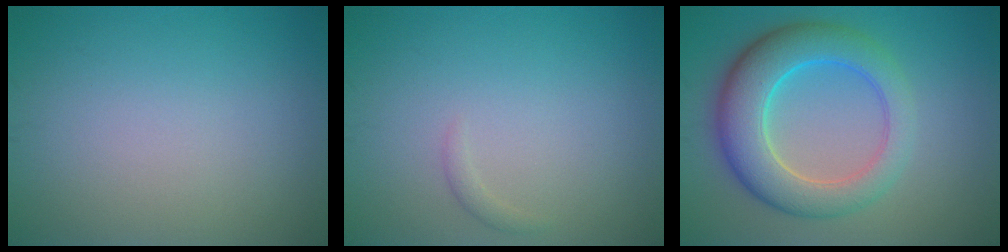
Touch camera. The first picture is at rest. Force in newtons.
{"total": 0.7, "press": 0.7, "slide": 0.1}
{"total": 7.6, "press": 7.6, "slide": 0.2}